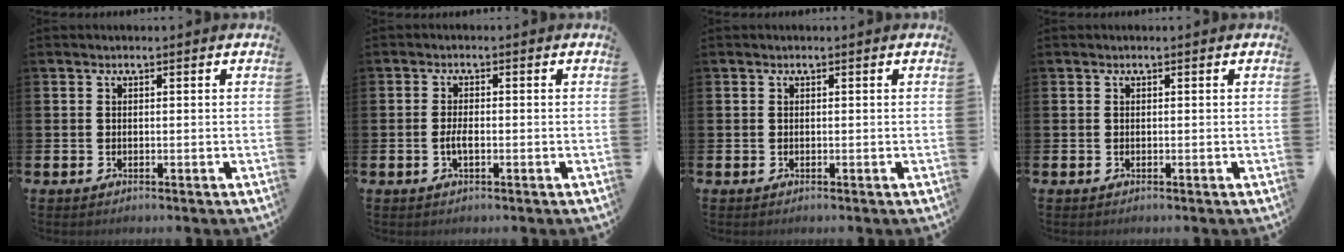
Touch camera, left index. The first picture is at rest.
{"total": 1.9, "force": [-0.5, 0.7, 1.7], "torque": [-0.029, 0.001, -0.011]}
{"total": 0.0}
{"total": 0.0}